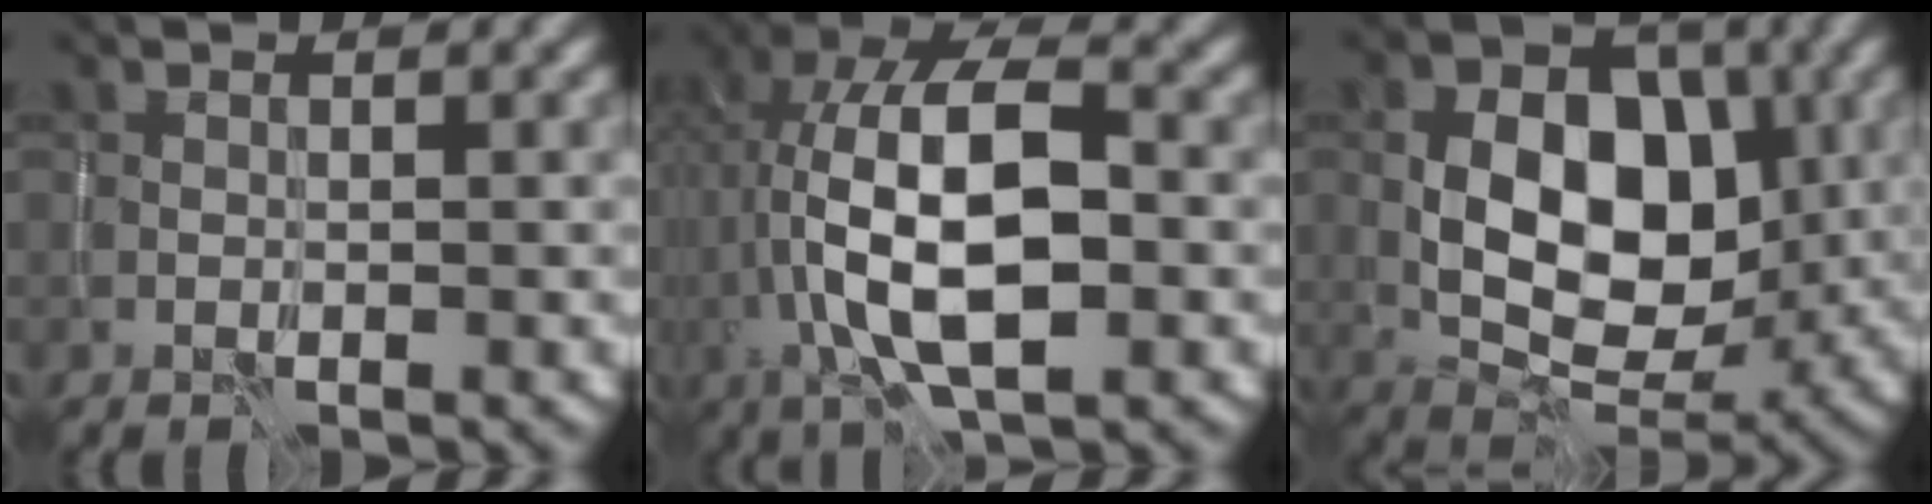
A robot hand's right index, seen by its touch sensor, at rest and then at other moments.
{"total": 11.5, "force": [-1.3, 4.7, 10.4], "torque": [-0.188, 0.021, -0.031]}
{"total": 9.6, "force": [0.7, 6.3, 7.3], "torque": [-0.121, 0.001, 0.007]}